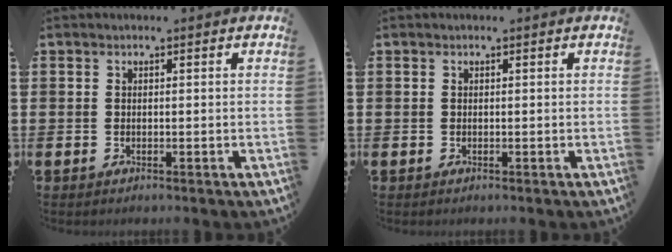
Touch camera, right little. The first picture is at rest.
{"total": 0.0}